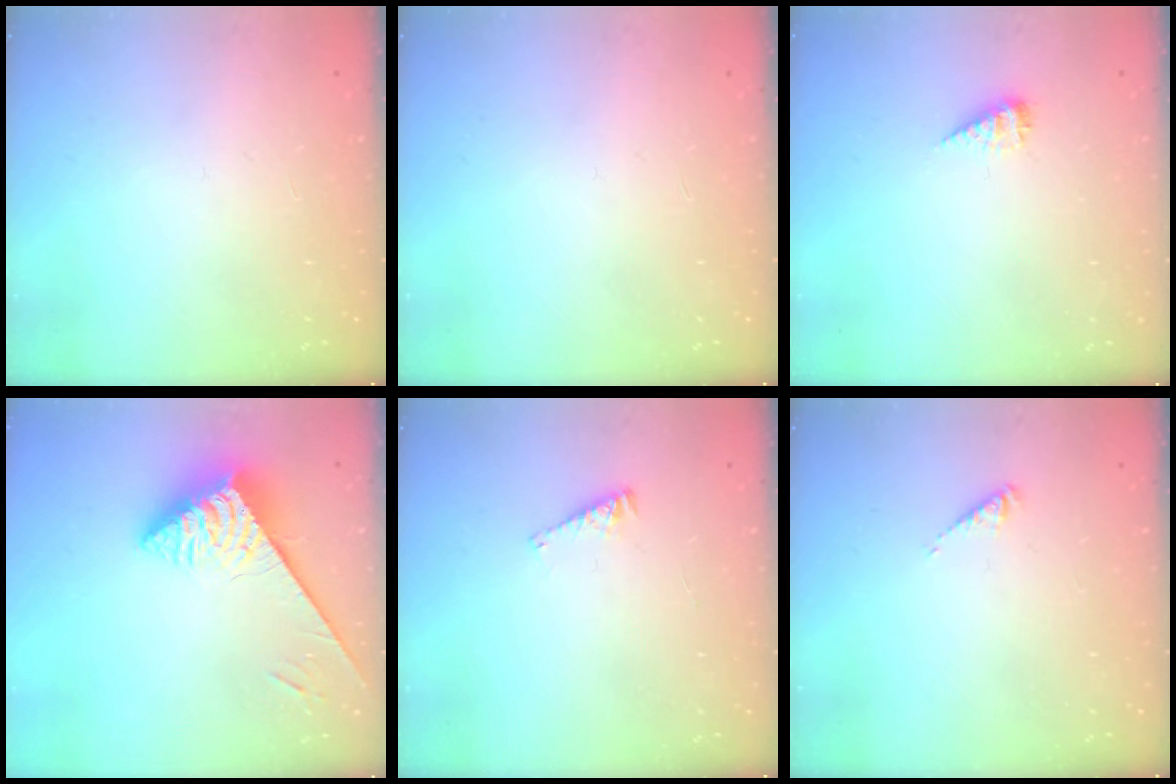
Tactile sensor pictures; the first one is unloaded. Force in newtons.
{"total": 0.0}
{"total": 3.9, "press": 3.9, "slide": 0.3}
{"total": 4.7, "press": 4.6, "slide": 0.5}
{"total": 2.6, "press": 2.6, "slide": 0.3}
{"total": 1.1, "press": 1.0, "slide": 0.3}